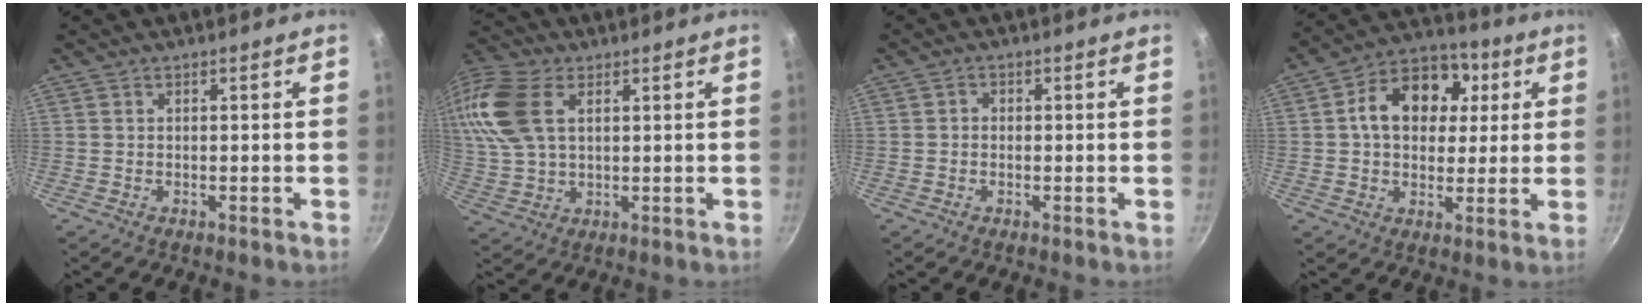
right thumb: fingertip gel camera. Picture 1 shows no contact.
{"total": 15.9, "force": [5.1, 9.9, 11.4], "torque": [-0.249, 0.008, 0.097]}
{"total": 1.2, "force": [-0.2, 1.1, 0.4], "torque": [-0.007, 0.005, -0.006]}
{"total": 15.3, "force": [3.5, 11.4, 9.6], "torque": [-0.125, 0.017, 0.038]}